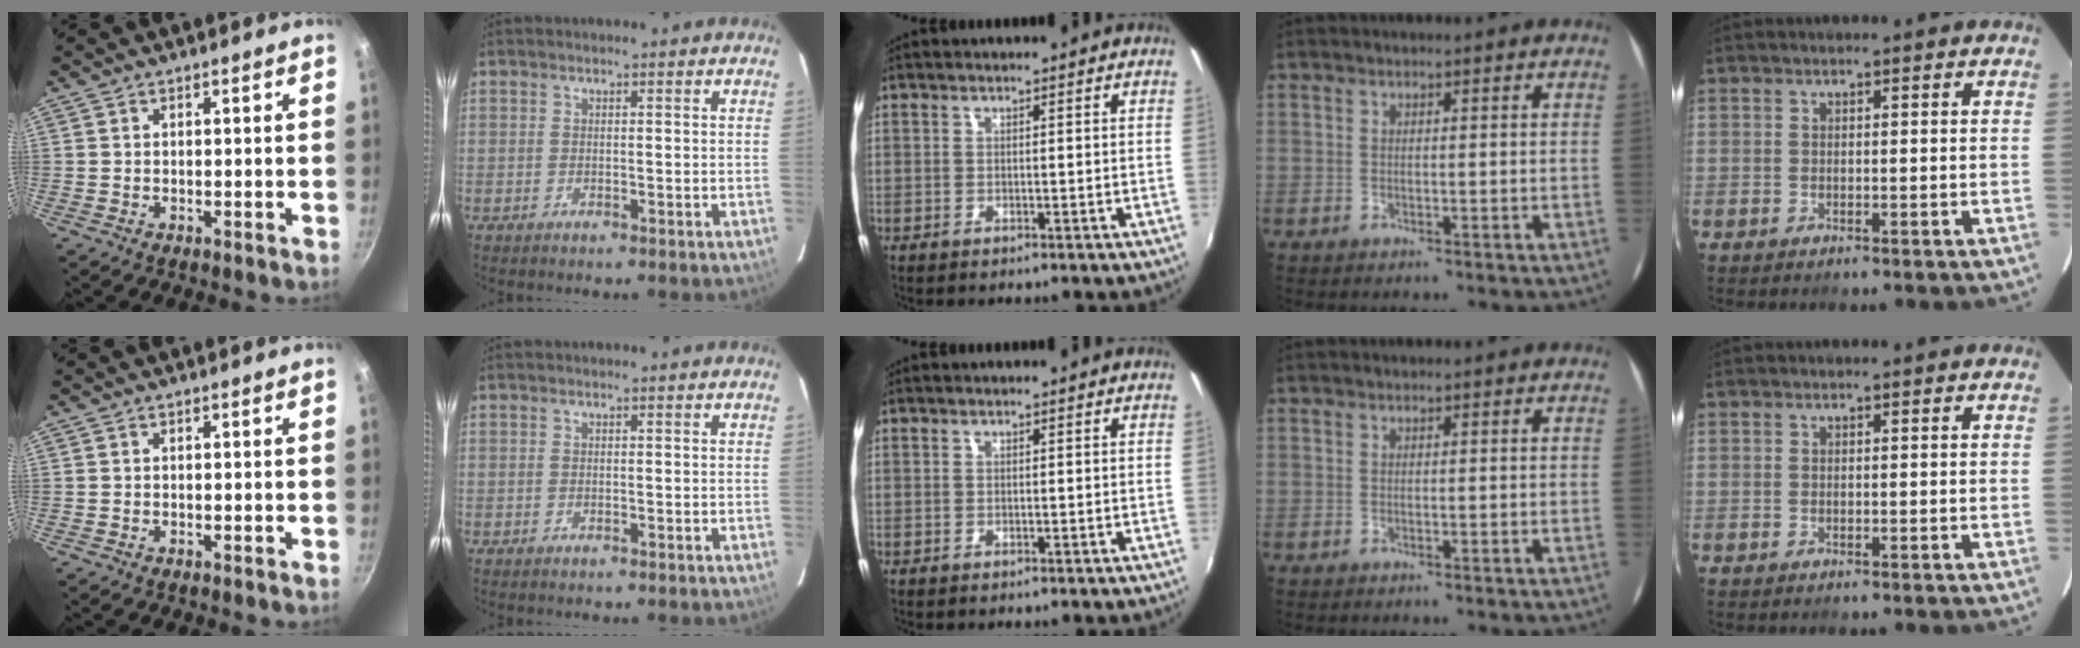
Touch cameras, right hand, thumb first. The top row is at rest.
{}